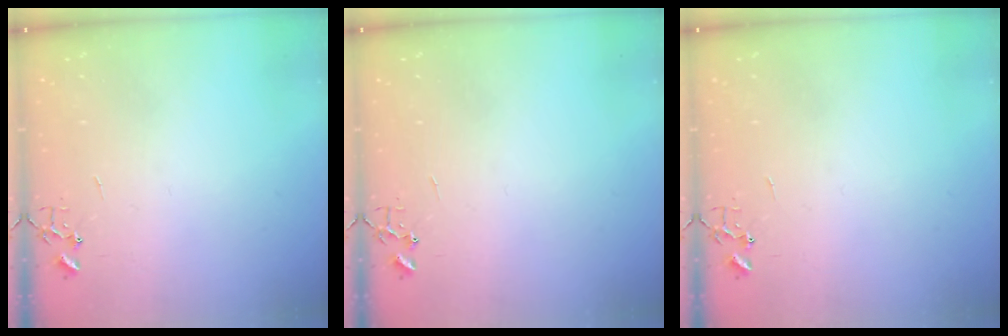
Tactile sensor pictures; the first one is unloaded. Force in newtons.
{"total": 0.0}
{"total": 0.0}